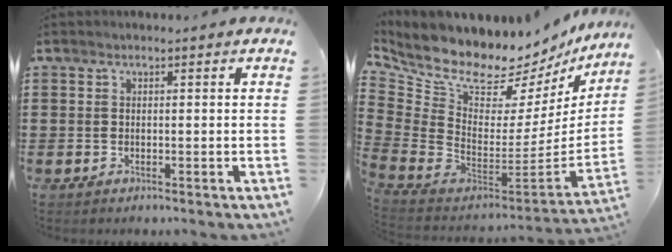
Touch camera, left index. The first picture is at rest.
{"total": 9.1, "force": [8.4, 2.5, 2.7], "torque": [-0.105, -0.089, 0.145]}